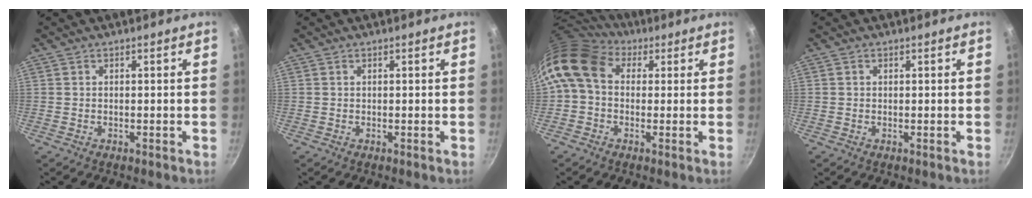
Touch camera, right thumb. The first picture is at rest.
{"total": 0.0}
{"total": 12.1, "force": [2.9, 9.1, 7.4], "torque": [-0.130, 0.017, 0.030]}
{"total": 0.6, "force": [0.2, 0.5, 0.3], "torque": [-0.005, 0.003, 0.003]}